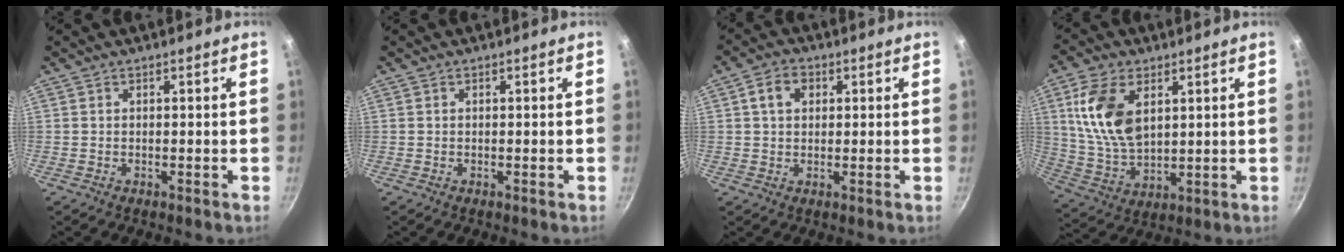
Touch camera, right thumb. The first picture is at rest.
{"total": 0.0}
{"total": 4.9, "force": [1.3, 3.8, 2.9], "torque": [-0.036, 0.007, 0.016]}
{"total": 14.1, "force": [4.4, 8.3, 10.6], "torque": [-0.191, -0.020, 0.095]}